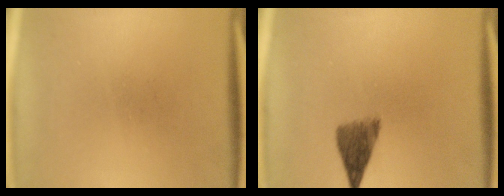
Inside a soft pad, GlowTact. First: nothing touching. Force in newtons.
{"total": 4.5}